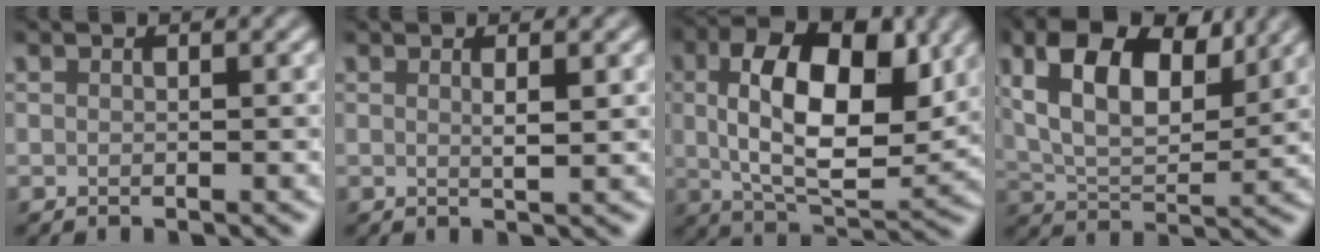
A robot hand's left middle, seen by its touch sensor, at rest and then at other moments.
{"total": 1.5, "force": [0.5, 0.3, 1.4], "torque": [-0.019, 0.001, 0.004]}
{"total": 11.3, "force": [2.5, 5.7, 9.4], "torque": [-0.146, 0.005, 0.038]}
{"total": 9.6, "force": [4.3, 4.8, 7.1], "torque": [-0.130, 0.010, 0.075]}